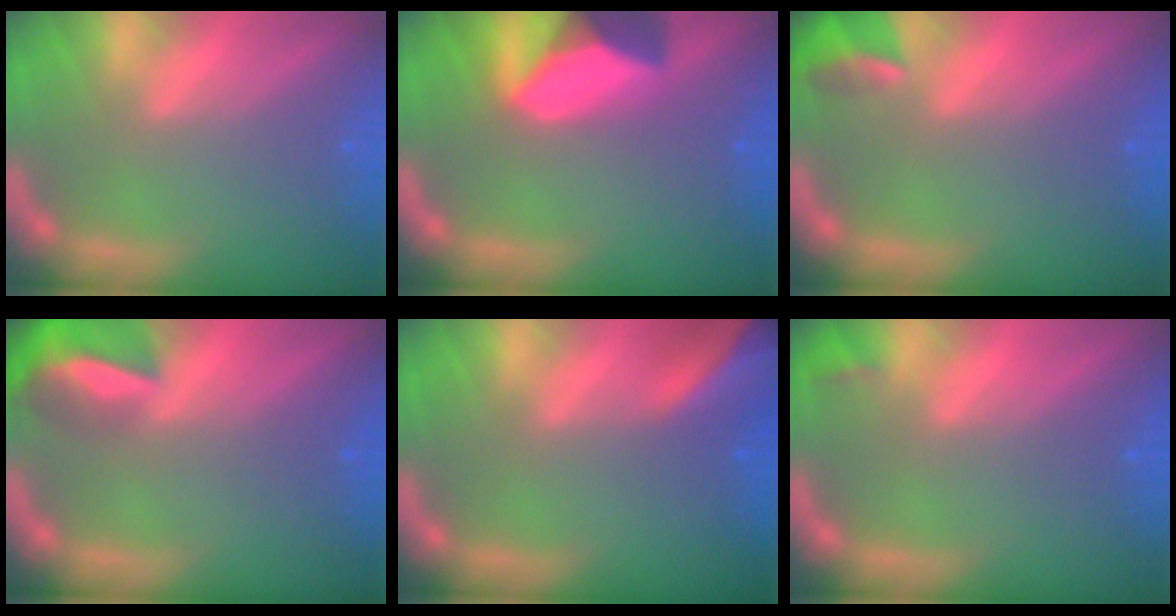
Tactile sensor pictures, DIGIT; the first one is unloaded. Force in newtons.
{"total": 8.9}
{"total": 2.9}
{"total": 7.4}
{"total": 10.0}
{"total": 0.9}